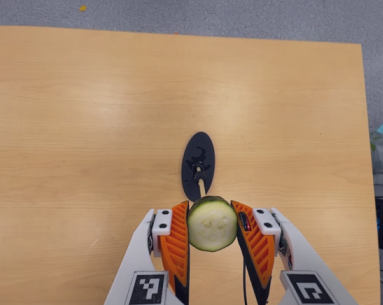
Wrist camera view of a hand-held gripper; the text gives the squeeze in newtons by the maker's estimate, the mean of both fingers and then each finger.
{"total": 10.4, "left": 9.2, "right": 11.6}